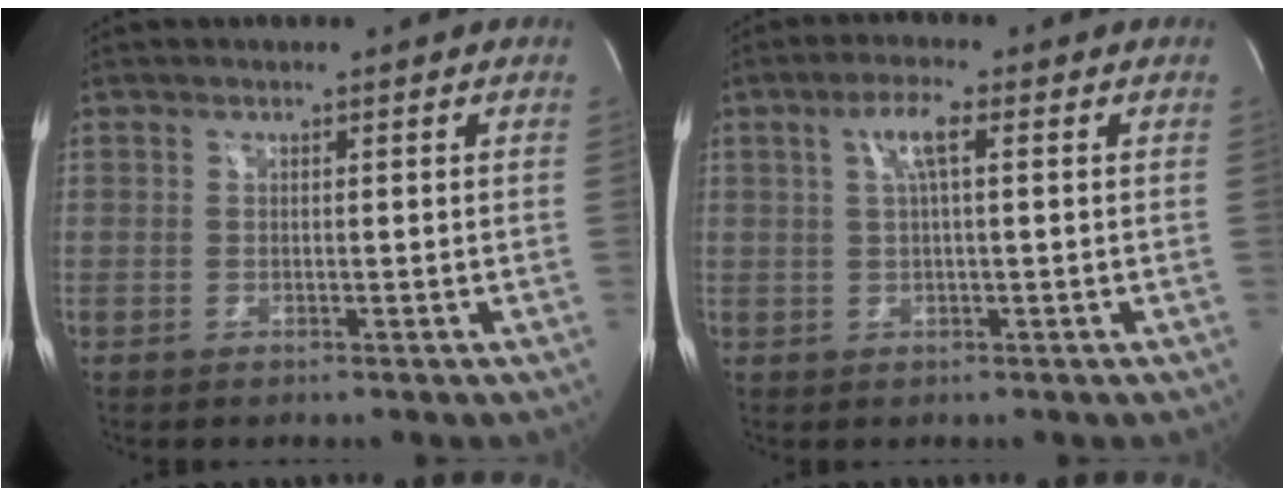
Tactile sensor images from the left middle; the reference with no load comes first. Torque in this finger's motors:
{"motor_torque": [1.03, 0.06, 0.24, 0.07]}